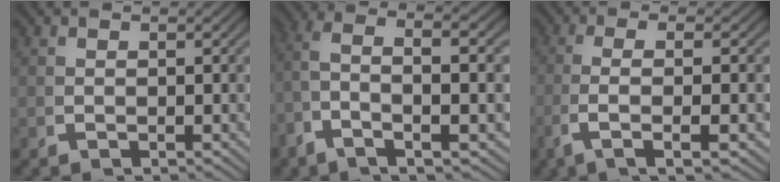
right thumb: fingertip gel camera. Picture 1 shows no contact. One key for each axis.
{"total": 6.8, "fx": 0.1, "fy": 2.4, "fz": 6.3, "tx": -0.149, "ty": -0.014, "tz": 0.008}
{"total": 5.8, "fx": -0.7, "fy": 1.3, "fz": 5.6, "tx": -0.124, "ty": -0.004, "tz": -0.005}